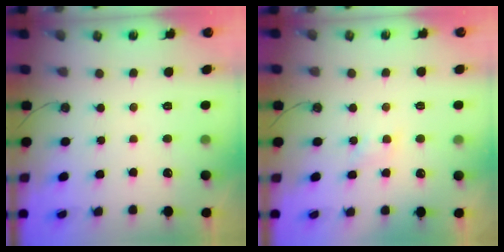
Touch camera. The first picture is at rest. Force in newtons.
{"total": 4.4, "press": 4.3, "slide": 0.6}